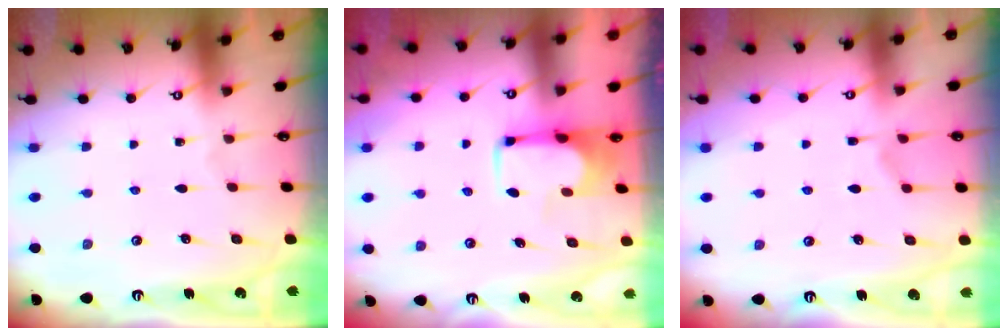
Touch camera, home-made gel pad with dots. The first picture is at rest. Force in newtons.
{"total": 3.3, "press": 3.3, "slide": 0.5}
{"total": 1.6, "press": 0.9, "slide": 1.4}